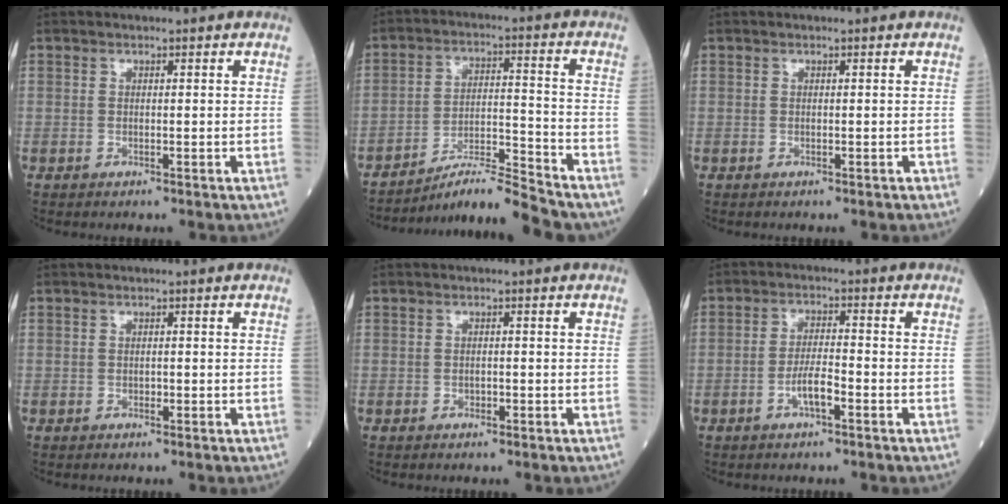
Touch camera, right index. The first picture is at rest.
{"total": 9.6, "force": [-9.2, -0.5, 2.8], "torque": [-0.046, 0.014, -0.158]}
{"total": 0.0}
{"total": 0.6, "force": [-0.1, 0.4, 0.5], "torque": [-0.011, 0.000, -0.003]}
{"total": 0.9, "force": [-0.4, 0.5, 0.6], "torque": [-0.012, 0.001, -0.005]}
{"total": 4.2, "force": [-1.9, 0.8, 3.7], "torque": [-0.071, 0.005, -0.037]}